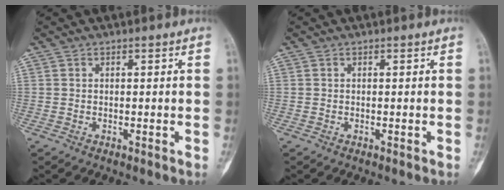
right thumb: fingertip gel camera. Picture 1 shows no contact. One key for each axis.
{"total": 0.0}